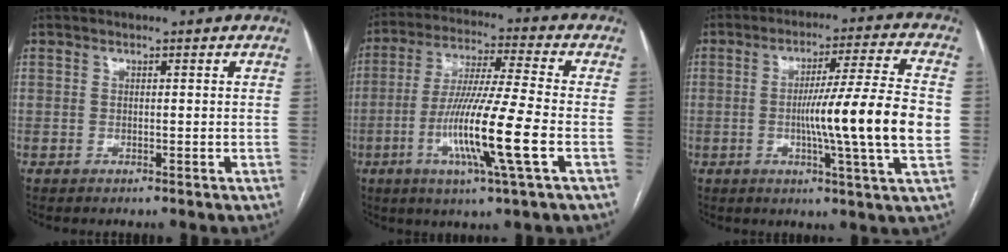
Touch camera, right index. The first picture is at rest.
{"total": 14.2, "force": [-4.2, -0.7, 13.6], "torque": [-0.269, -0.018, -0.085]}
{"total": 15.0, "force": [-1.5, -1.1, 14.9], "torque": [-0.235, -0.006, -0.031]}